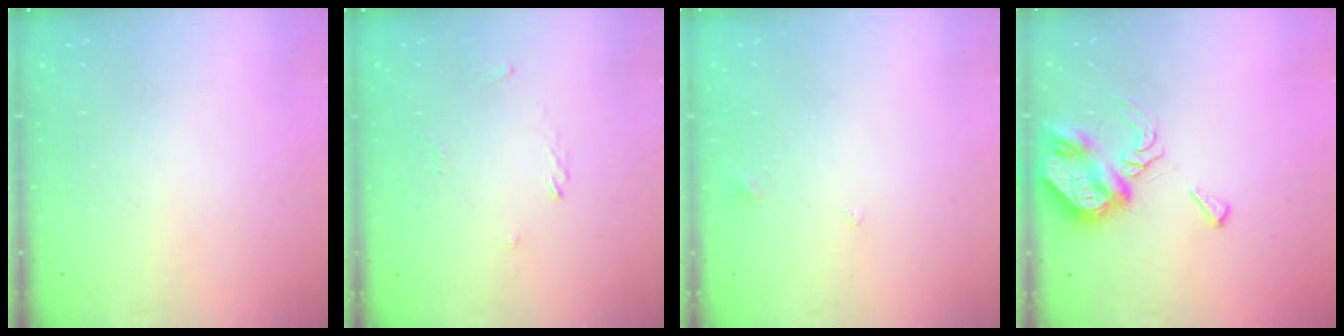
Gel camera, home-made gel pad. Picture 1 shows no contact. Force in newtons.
{"total": 1.6, "press": 1.5, "slide": 0.5}
{"total": 2.5, "press": 2.4, "slide": 0.5}
{"total": 9.3, "press": 9.3, "slide": 0.5}